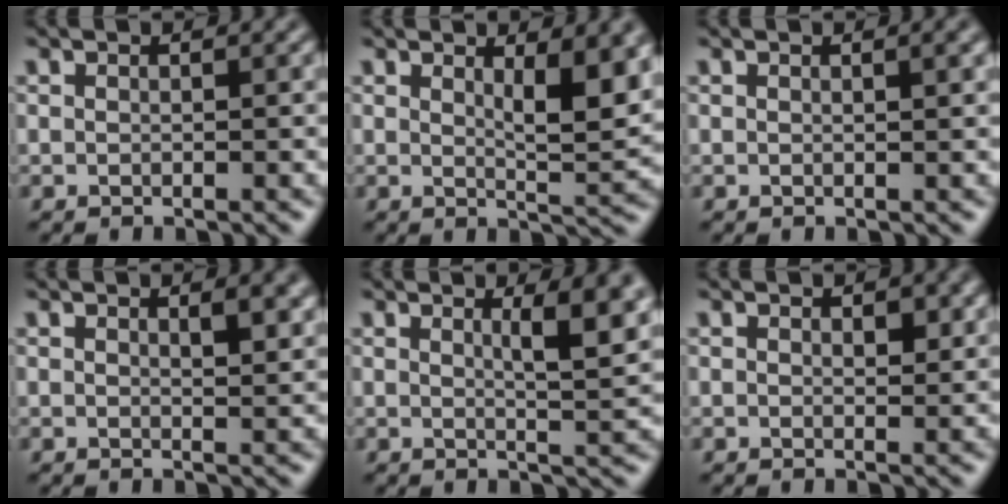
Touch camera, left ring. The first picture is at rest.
{"total": 4.8, "force": [1.7, 1.2, 4.3], "torque": [-0.061, -0.007, 0.029]}
{"total": 1.3, "force": [0.6, 0.4, 1.1], "torque": [-0.012, 0.003, 0.007]}
{"total": 2.3, "force": [1.2, 0.7, 1.9], "torque": [-0.019, -0.001, 0.020]}
{"total": 5.1, "force": [1.7, 1.3, 4.6], "torque": [-0.053, 0.000, 0.024]}
{"total": 1.4, "force": [0.6, 0.7, 1.0], "torque": [-0.011, -0.004, 0.010]}